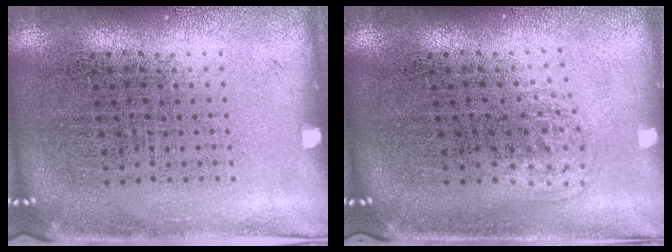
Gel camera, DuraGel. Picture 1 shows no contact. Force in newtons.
{"total": 1.0, "press": 0.6, "slide": 0.8}